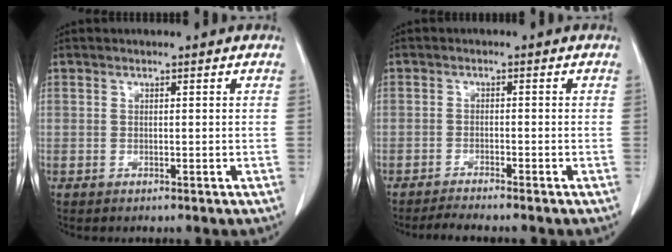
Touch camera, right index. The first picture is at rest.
{"total": 4.1, "force": [-3.7, -0.5, 1.8], "torque": [-0.025, -0.009, -0.060]}